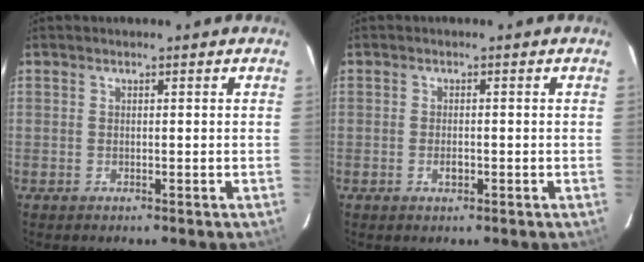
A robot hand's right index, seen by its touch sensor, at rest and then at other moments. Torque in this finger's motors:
{"motor_torque": [-0.08, 0.00, -0.03, 0.02]}